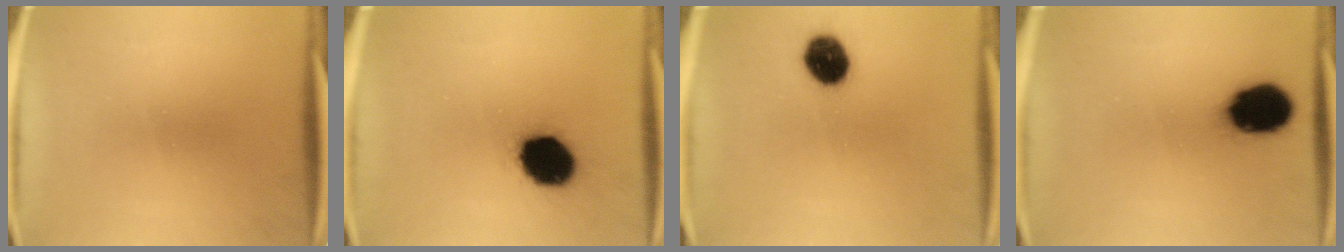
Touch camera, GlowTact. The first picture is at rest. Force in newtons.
{"total": 15.7}
{"total": 9.6}
{"total": 14.5}